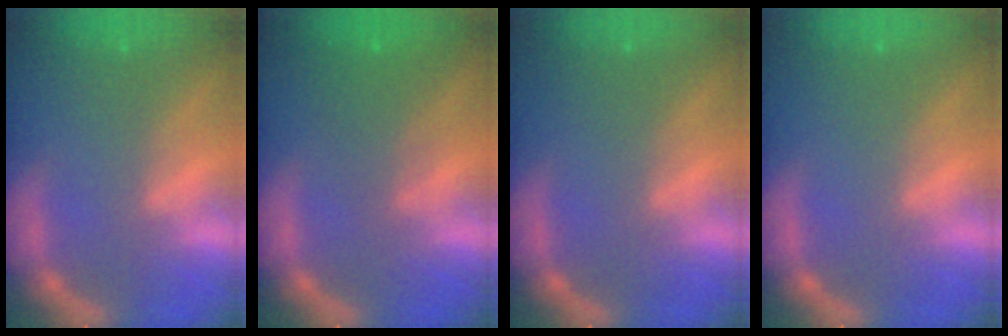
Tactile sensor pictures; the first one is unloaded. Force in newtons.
{"total": 3.1}
{"total": 0.0}
{"total": 0.0}